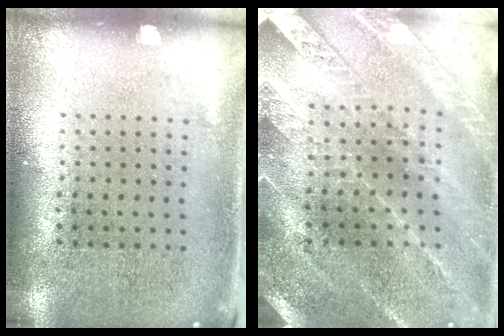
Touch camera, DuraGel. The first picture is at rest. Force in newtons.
{"total": 2.4, "press": 2.4, "slide": 0.4}